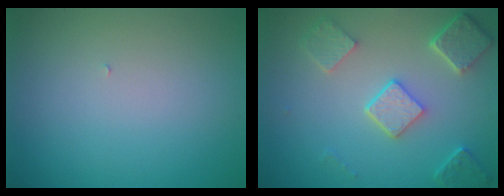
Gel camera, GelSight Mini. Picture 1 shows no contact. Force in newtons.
{"total": 5.1, "press": 3.9, "slide": 3.2}